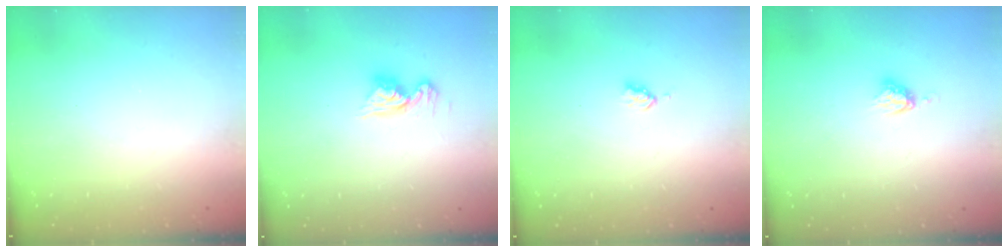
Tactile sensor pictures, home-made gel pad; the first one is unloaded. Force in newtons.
{"total": 9.6, "press": 9.6, "slide": 1.0}
{"total": 2.9, "press": 2.9, "slide": 0.5}
{"total": 4.9, "press": 4.8, "slide": 0.4}